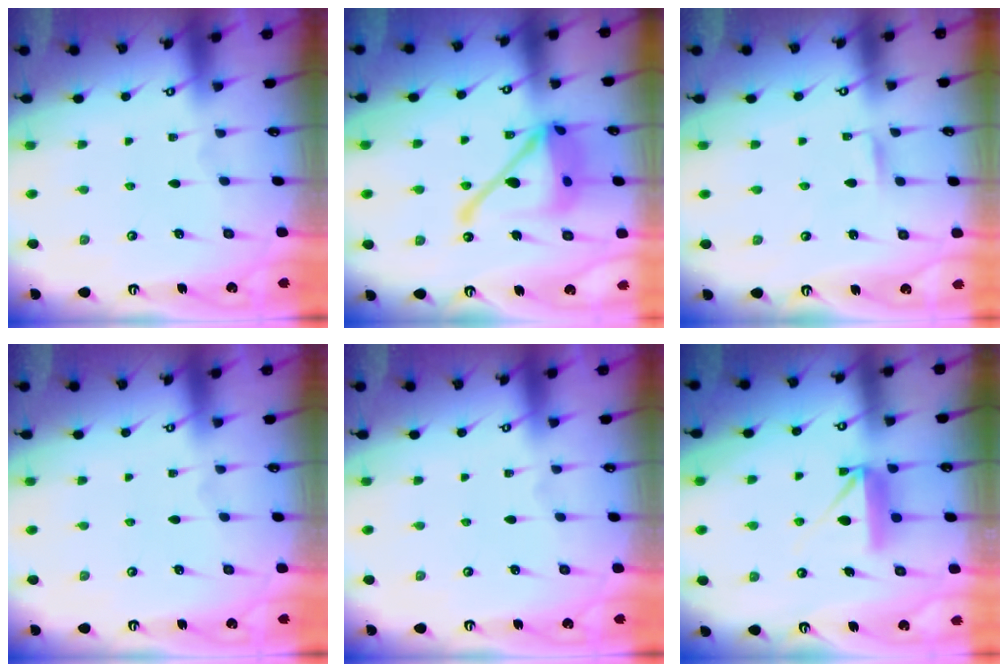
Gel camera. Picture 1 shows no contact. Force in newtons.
{"total": 19.7, "press": 19.6, "slide": 2.0}
{"total": 1.3, "press": 1.3, "slide": 0.2}
{"total": 0.0}
{"total": 0.0}
{"total": 9.6, "press": 9.6, "slide": 0.3}